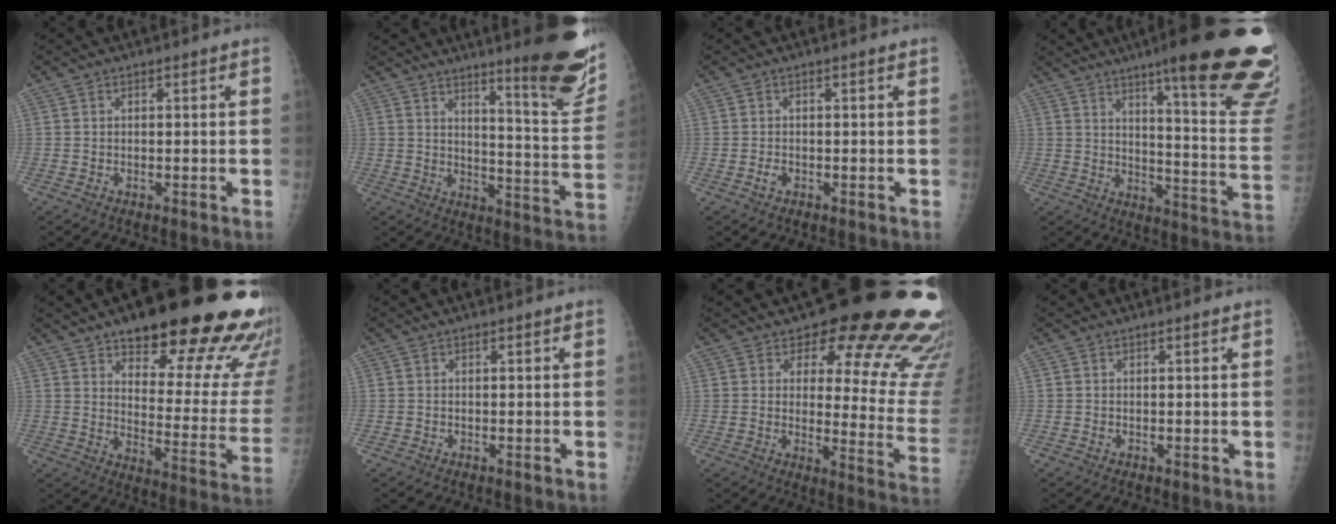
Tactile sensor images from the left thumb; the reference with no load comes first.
{"total": 17.8, "force": [11.6, 2.7, 13.2], "torque": [-0.134, -0.087, 0.160]}
{"total": 1.1, "force": [-0.3, 0.7, 0.8], "torque": [-0.011, 0.002, -0.003]}
{"total": 28.0, "force": [19.3, 3.5, 19.9], "torque": [-0.204, -0.107, 0.251]}
{"total": 28.2, "force": [18.8, 8.6, 19.1], "torque": [-0.202, -0.089, 0.251]}
{"total": 0.0}
{"total": 21.9, "force": [16.4, 8.4, 11.8], "torque": [-0.096, -0.115, 0.188]}
{"total": 0.6, "force": [0.3, 0.3, 0.5], "torque": [-0.007, 0.002, 0.005]}